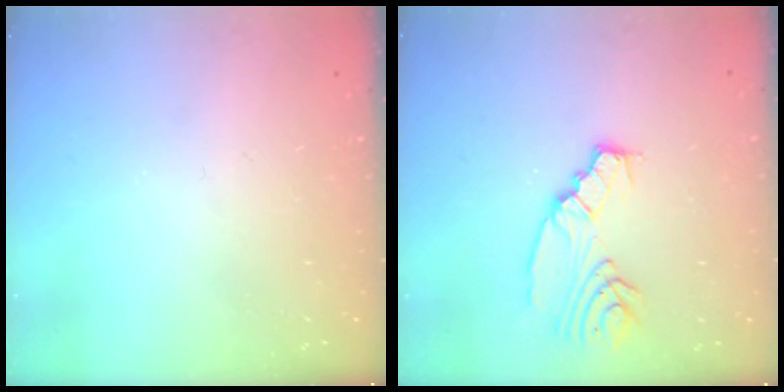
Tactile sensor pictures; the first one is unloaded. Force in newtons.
{"total": 8.3, "press": 8.3, "slide": 0.8}